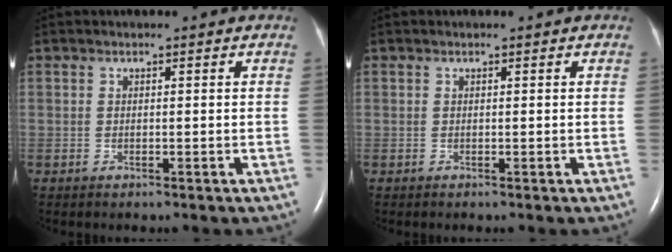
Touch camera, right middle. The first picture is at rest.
{"total": 0.0}